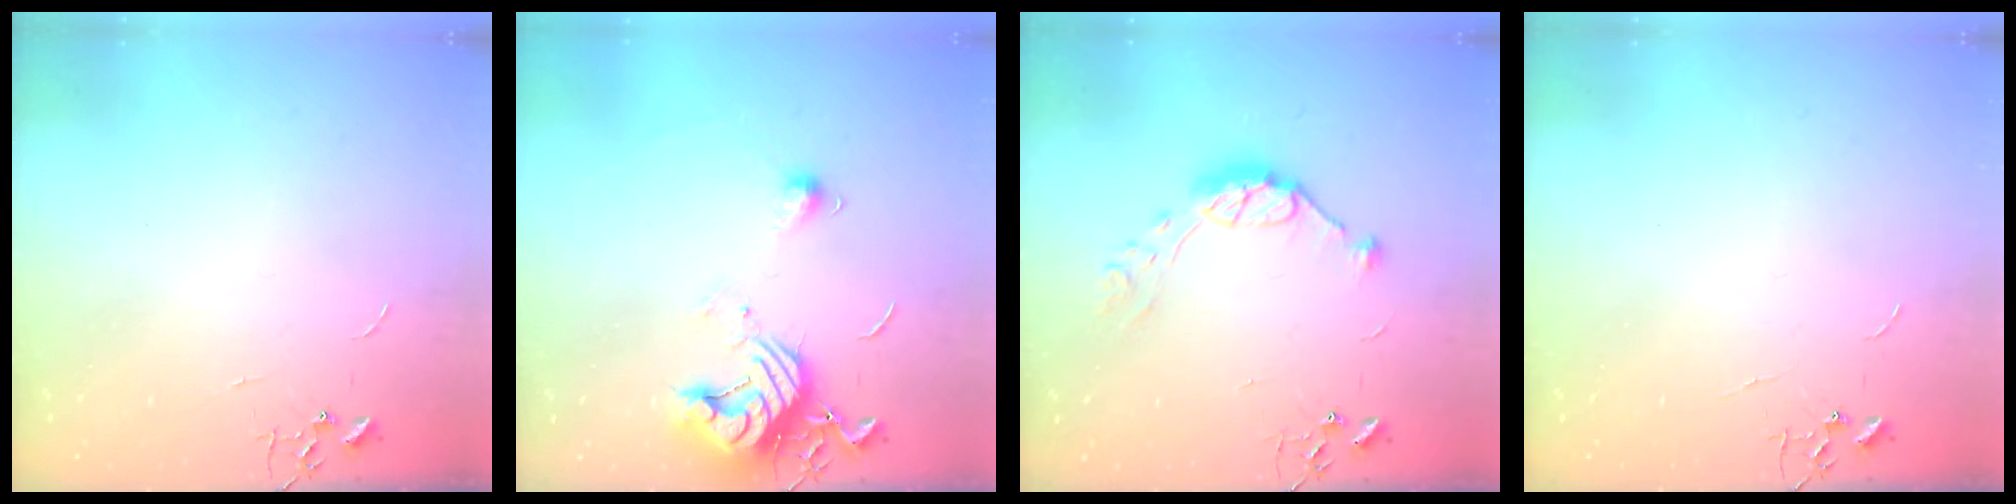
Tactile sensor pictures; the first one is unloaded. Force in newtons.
{"total": 12.9, "press": 12.8, "slide": 1.3}
{"total": 11.1, "press": 11.1, "slide": 1.0}
{"total": 0.0}